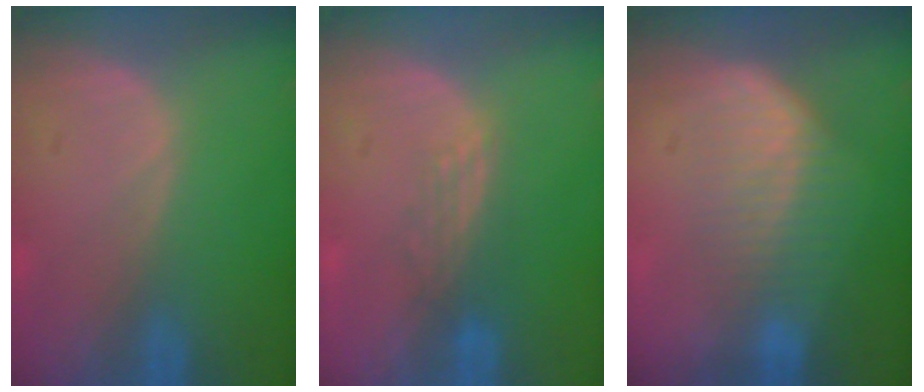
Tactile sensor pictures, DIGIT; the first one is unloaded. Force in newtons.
{"total": 2.9, "press": 2.4, "slide": 1.6}
{"total": 6.5, "press": 5.9, "slide": 2.7}